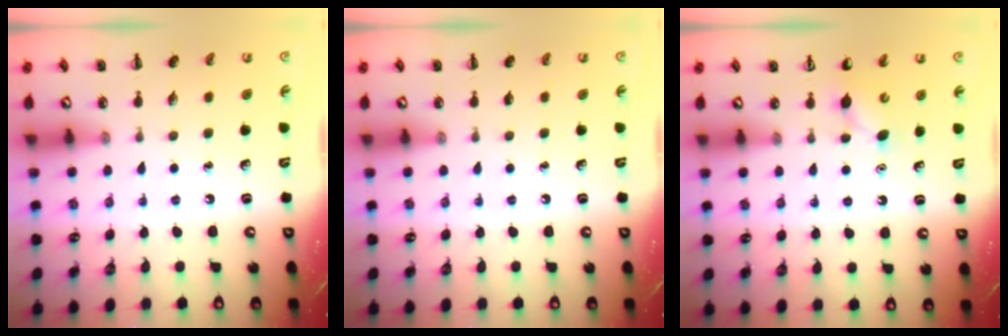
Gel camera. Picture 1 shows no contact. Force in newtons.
{"total": 0.0}
{"total": 3.7, "press": 3.5, "slide": 1.3}